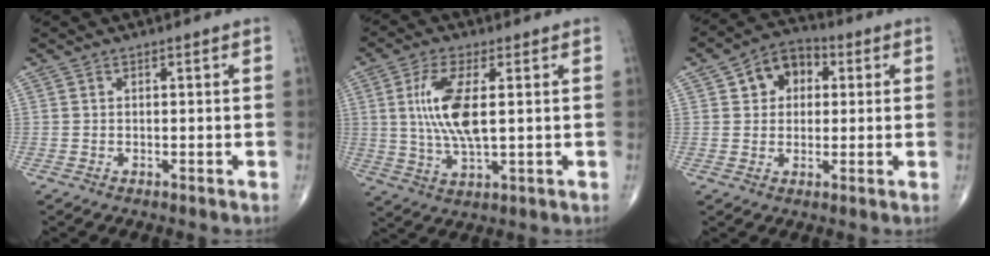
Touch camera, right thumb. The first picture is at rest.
{"total": 10.6, "force": [1.6, 3.7, 9.9], "torque": [-0.215, -0.011, 0.035]}
{"total": 8.2, "force": [2.3, 6.2, 4.8], "torque": [-0.045, 0.012, 0.027]}